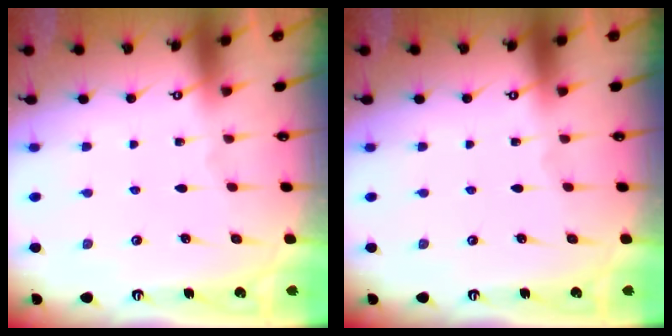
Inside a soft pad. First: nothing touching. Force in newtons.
{"total": 0.0}